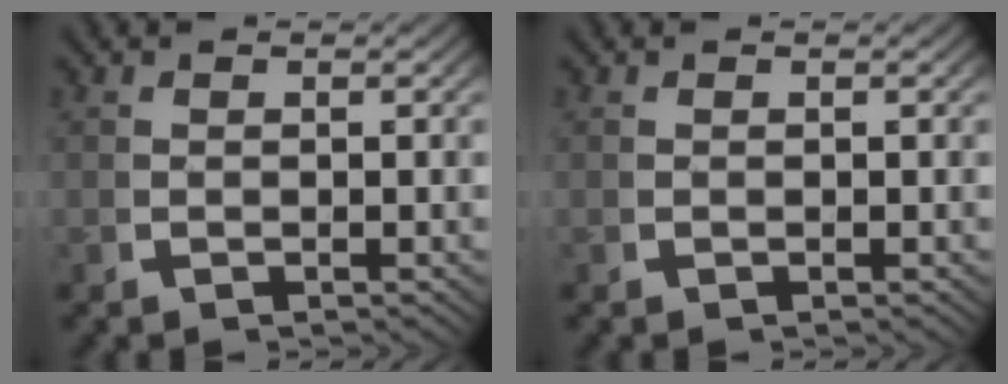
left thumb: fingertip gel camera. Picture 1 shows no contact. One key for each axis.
{"total": 0.0}